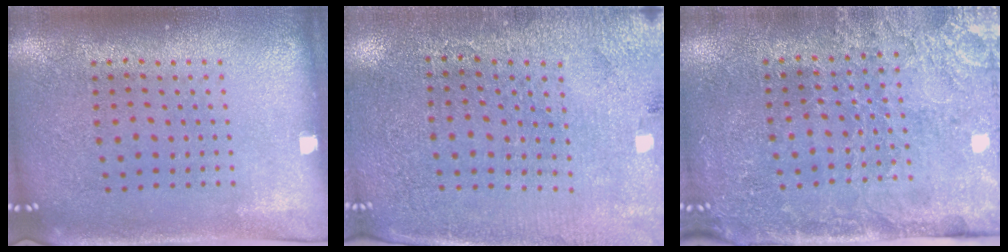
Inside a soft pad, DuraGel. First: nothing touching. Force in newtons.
{"total": 3.0, "press": 2.9, "slide": 0.8}
{"total": 3.4, "press": 3.4, "slide": 0.6}